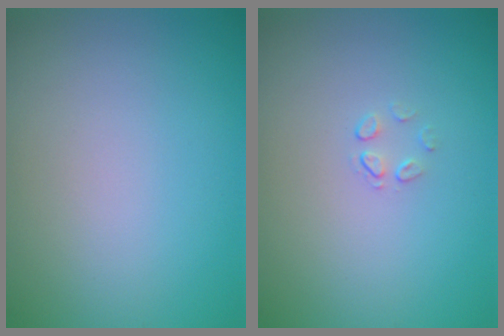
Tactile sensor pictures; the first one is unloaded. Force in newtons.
{"total": 0.7, "press": 0.4, "slide": 0.6}